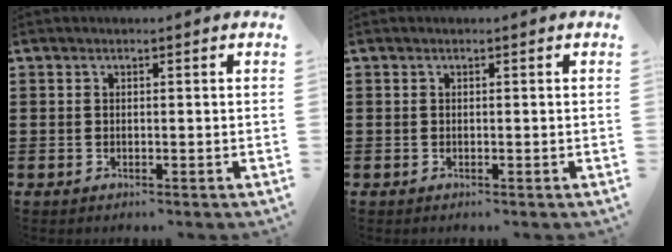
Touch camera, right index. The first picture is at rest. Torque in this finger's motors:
{"motor_torque": [0.19, 0.20, 0.00, 0.00]}